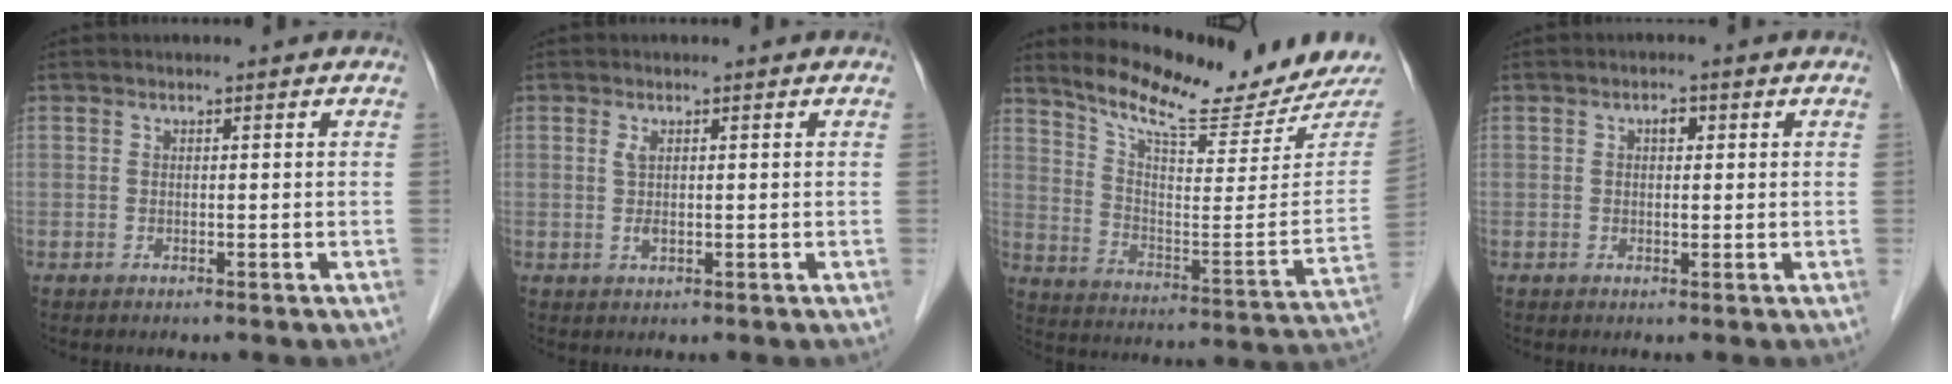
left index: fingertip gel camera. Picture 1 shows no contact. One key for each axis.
{"total": 1.7, "fx": 0.3, "fy": 0.6, "fz": 1.5, "tx": -0.035, "ty": -0.002, "tz": 0.008}
{"total": 17.0, "fx": 16.1, "fy": 0.1, "fz": 5.5, "tx": -0.101, "ty": -0.080, "tz": 0.239}
{"total": 1.7, "fx": 0.4, "fy": 1.0, "fz": 1.4, "tx": -0.022, "ty": 0.006, "tz": 0.006}